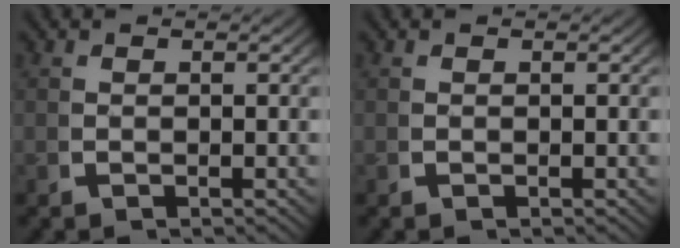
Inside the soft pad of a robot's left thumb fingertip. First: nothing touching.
{"total": 0.0}